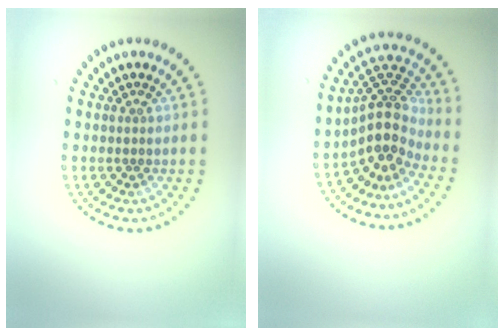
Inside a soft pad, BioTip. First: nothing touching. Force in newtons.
{"total": 4.6, "press": 3.5, "slide": 3.0}